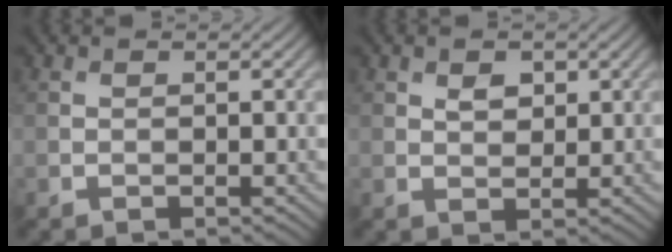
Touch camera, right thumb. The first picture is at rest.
{"total": 1.9, "force": [0.8, 1.3, 1.2], "torque": [-0.020, -0.005, 0.016]}